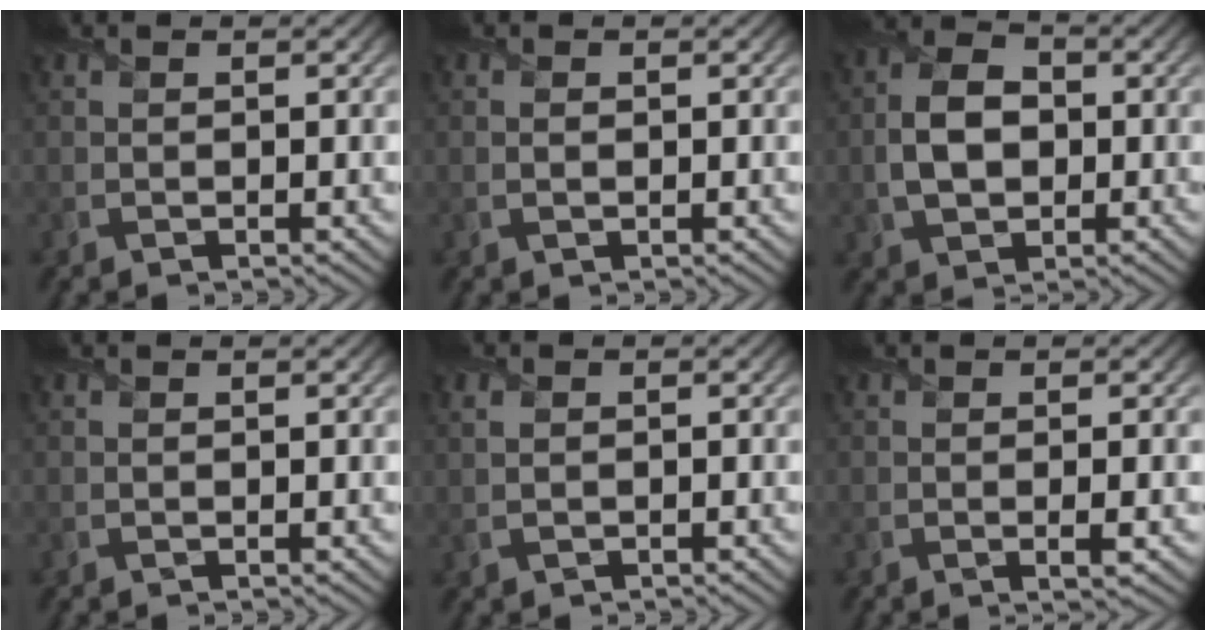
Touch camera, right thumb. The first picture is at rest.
{"total": 0.8, "force": [0.0, 0.5, 0.6], "torque": [-0.013, 0.000, 0.002]}
{"total": 6.4, "force": [-0.4, 4.4, 4.6], "torque": [-0.097, 0.002, -0.012]}
{"total": 0.0}
{"total": 1.7, "force": [0.1, 1.2, 1.2], "torque": [-0.027, 0.001, 0.005]}
{"total": 2.0, "force": [-0.3, 0.2, 1.9], "torque": [-0.032, 0.001, -0.006]}